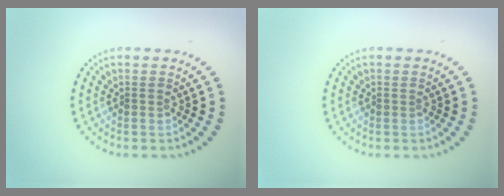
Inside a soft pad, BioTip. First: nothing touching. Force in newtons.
{"total": 0.0}